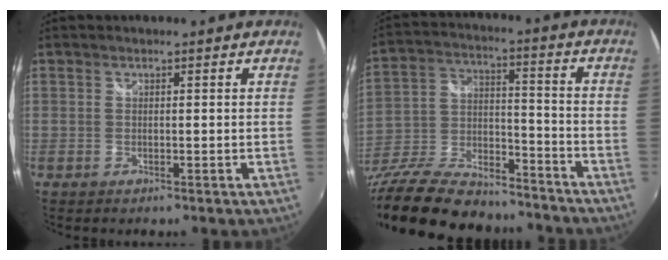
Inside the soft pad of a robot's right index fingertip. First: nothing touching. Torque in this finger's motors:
{"motor_torque": [1.01, -1.13, 1.05, 0.21]}